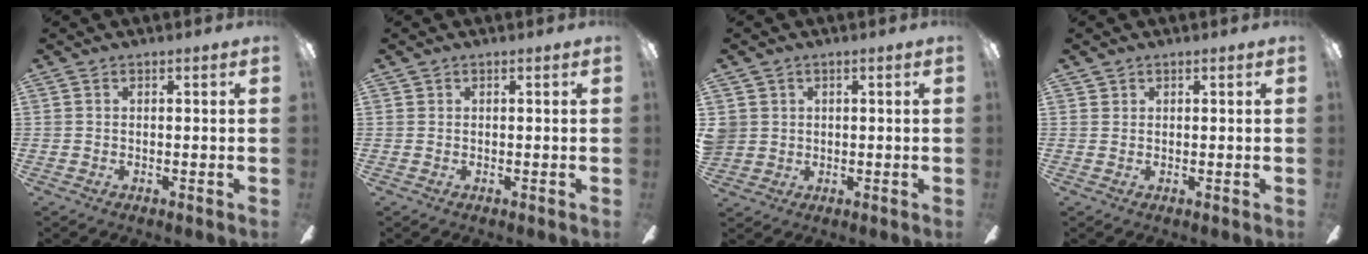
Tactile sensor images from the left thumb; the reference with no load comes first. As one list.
[{"total": 0.0}, {"total": 3.3, "force": [0.8, 3.2, 0.4], "torque": [-0.014, 0.007, 0.016]}, {"total": 0.8, "force": [0.6, 0.5, 0.0], "torque": [-0.001, 0.000, 0.013]}]